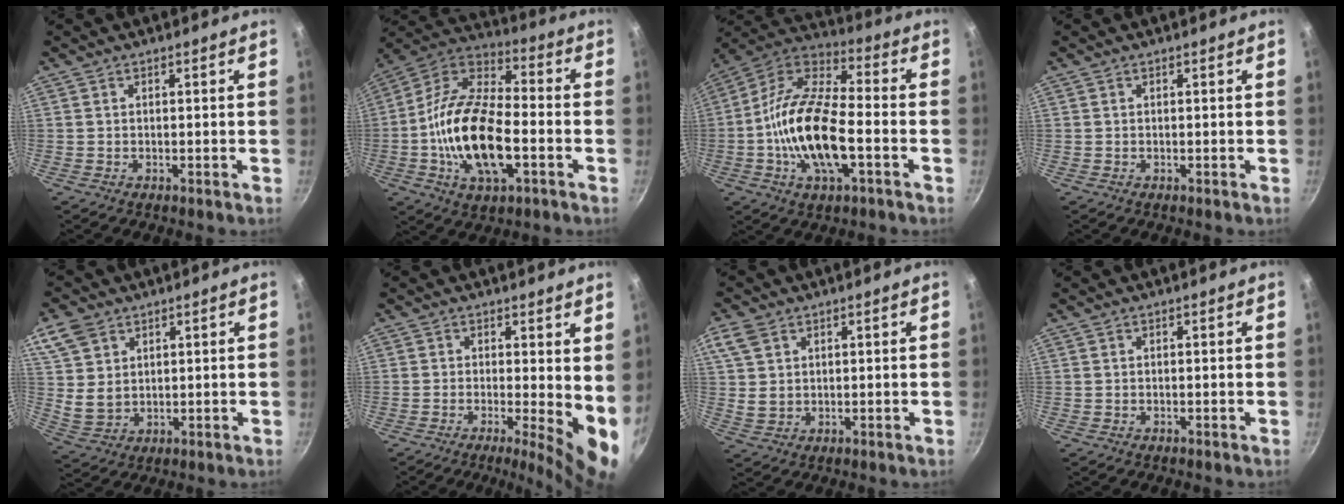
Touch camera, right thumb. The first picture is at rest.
{"total": 20.3, "force": [-4.7, 9.7, 17.2], "torque": [-0.315, 0.034, -0.104]}
{"total": 18.9, "force": [-4.3, 8.1, 16.5], "torque": [-0.308, 0.036, -0.101]}
{"total": 0.0}
{"total": 8.7, "force": [4.1, 6.7, 3.8], "torque": [-0.049, -0.021, 0.084]}
{"total": 8.0, "force": [-0.1, 2.5, 7.5], "torque": [-0.093, -0.016, -0.001]}
{"total": 5.9, "force": [2.7, 4.2, 3.1], "torque": [-0.051, -0.007, 0.054]}
{"total": 0.0}